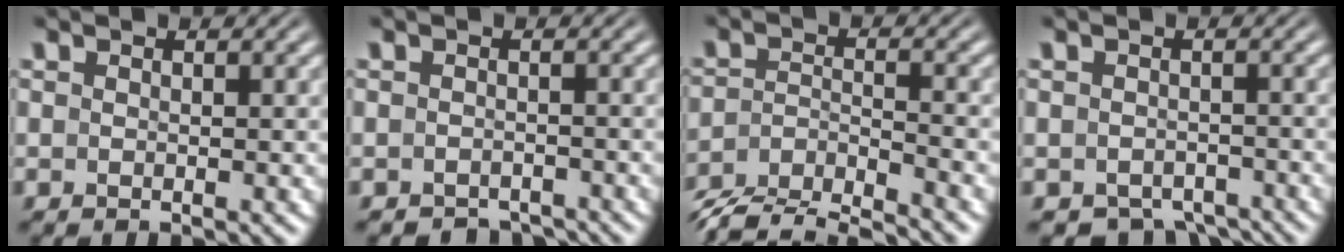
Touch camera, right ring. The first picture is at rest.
{"total": 3.6, "force": [-3.5, 0.7, 0.3], "torque": [-0.001, -0.018, -0.048]}
{"total": 7.6, "force": [-6.5, 3.0, 2.6], "torque": [-0.046, -0.027, -0.102]}
{"total": 6.1, "force": [-5.2, 2.7, 1.5], "torque": [-0.013, -0.024, -0.074]}